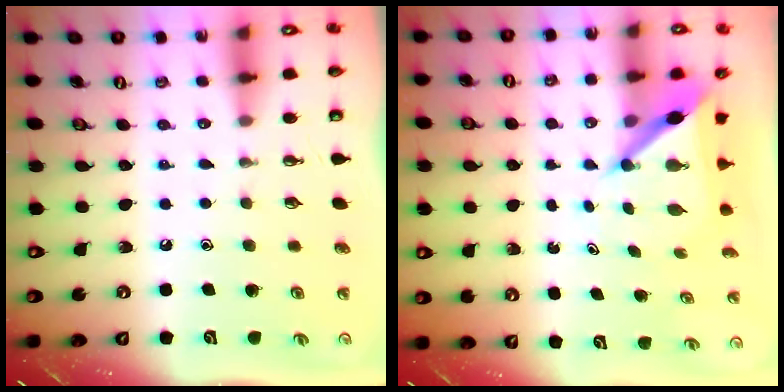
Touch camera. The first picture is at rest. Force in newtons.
{"total": 5.6, "press": 5.6, "slide": 0.4}